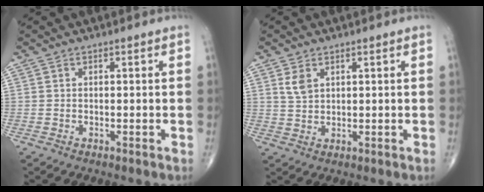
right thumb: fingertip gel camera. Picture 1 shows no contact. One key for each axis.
{"total": 3.1, "fx": 1.5, "fy": 1.9, "fz": 1.9, "tx": -0.033, "ty": -0.006, "tz": 0.034}